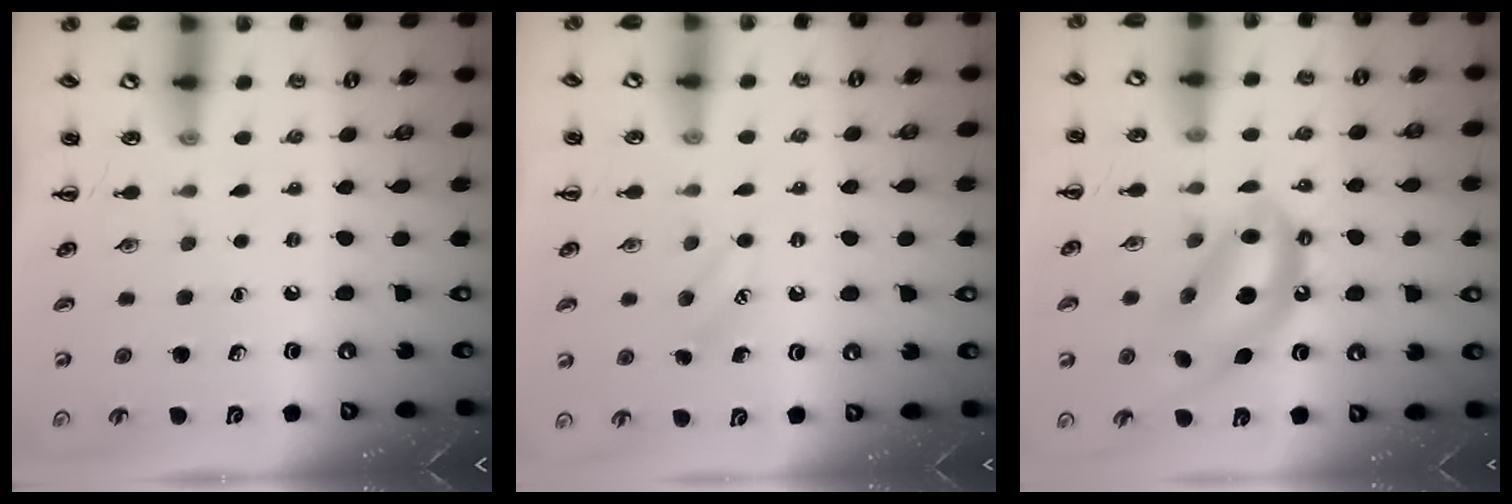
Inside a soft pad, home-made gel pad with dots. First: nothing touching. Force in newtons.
{"total": 4.4, "press": 4.3, "slide": 0.9}
{"total": 12.9, "press": 12.4, "slide": 3.4}